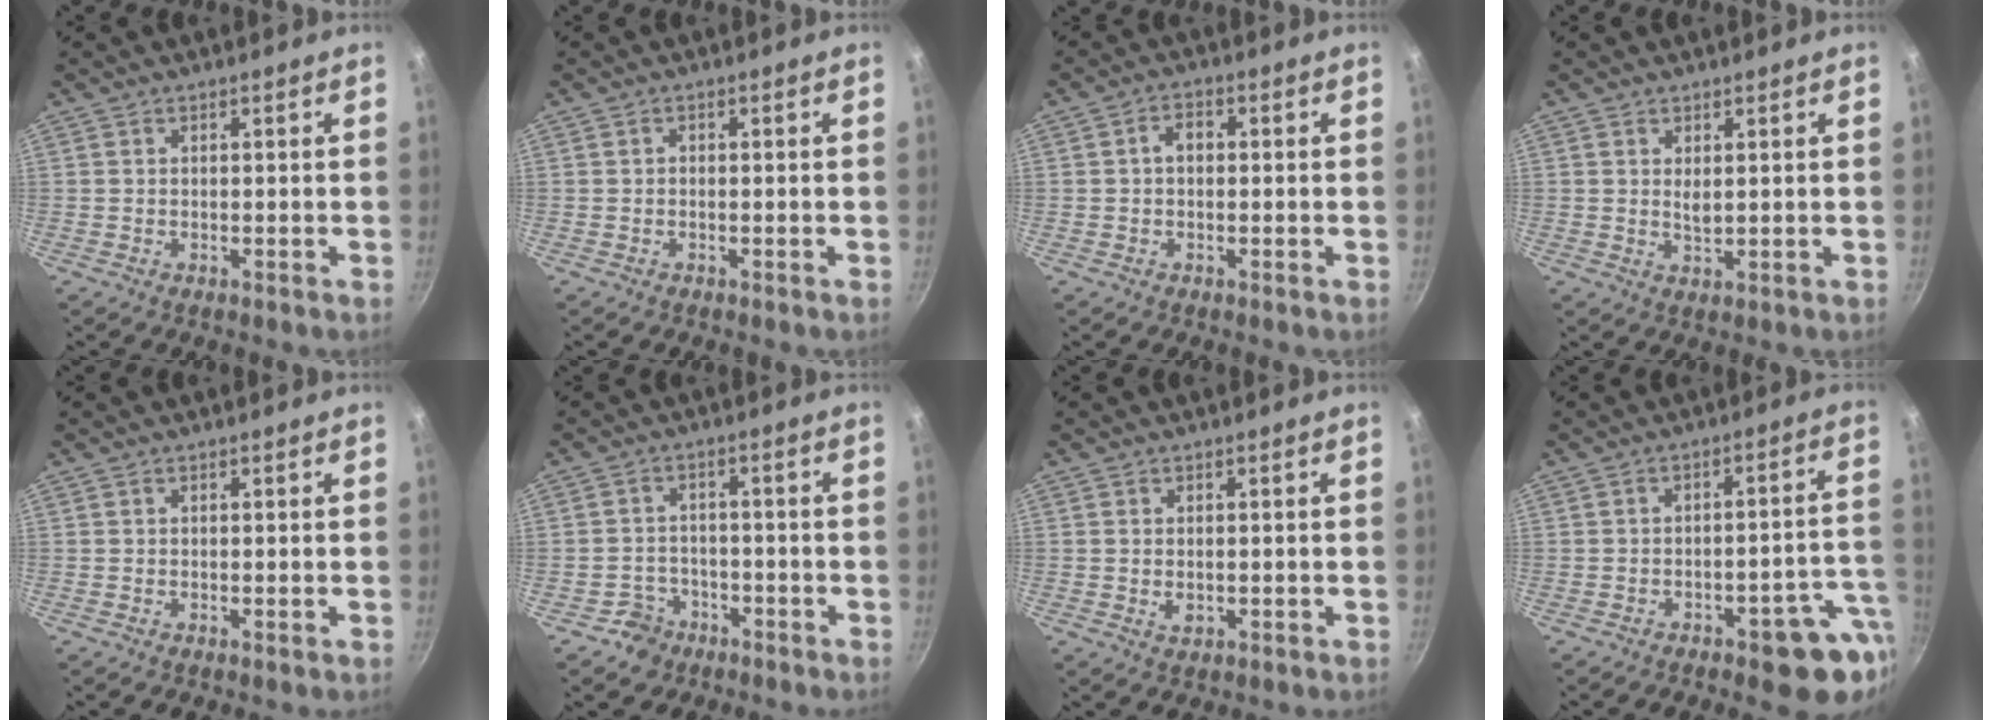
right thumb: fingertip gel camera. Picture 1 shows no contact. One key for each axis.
{"total": 0.5, "fx": -0.3, "fy": 0.4, "fz": 0.1, "tx": -0.002, "ty": 0.002, "tz": -0.005}
{"total": 3.0, "fx": 0.0, "fy": 2.2, "fz": 2.1, "tx": -0.021, "ty": 0.008, "tz": -0.004}
{"total": 0.0}
{"total": 0.0}
{"total": 4.6, "fx": -2.8, "fy": 3.6, "fz": 0.7, "tx": 0.008, "ty": 0.031, "tz": -0.045}
{"total": 2.1, "fx": -0.1, "fy": 1.4, "fz": 1.6, "tx": -0.027, "ty": -0.002, "tz": 0.000}
{"total": 11.5, "fx": -4.8, "fy": 4.5, "fz": 9.4, "tx": -0.071, "ty": 0.043, "tz": -0.055}